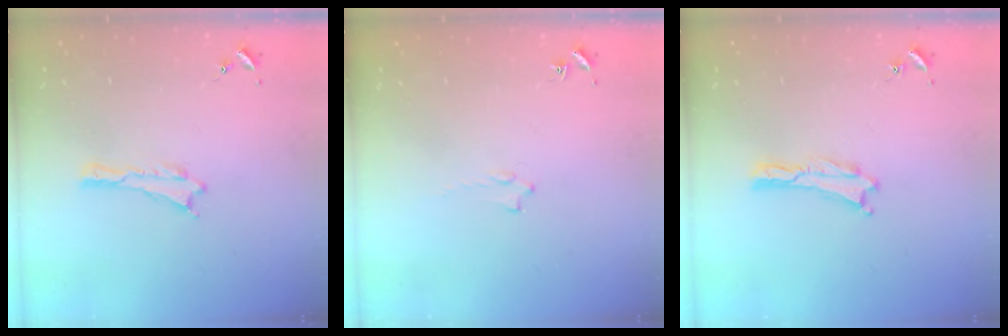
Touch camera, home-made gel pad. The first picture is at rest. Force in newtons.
{"total": 0.8, "press": 0.7, "slide": 0.2}
{"total": 0.0}